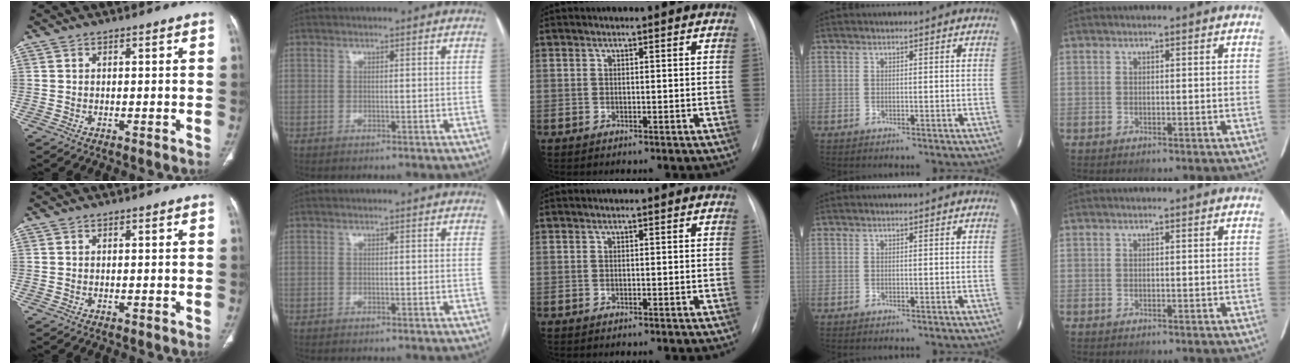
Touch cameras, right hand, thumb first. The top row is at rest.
{}